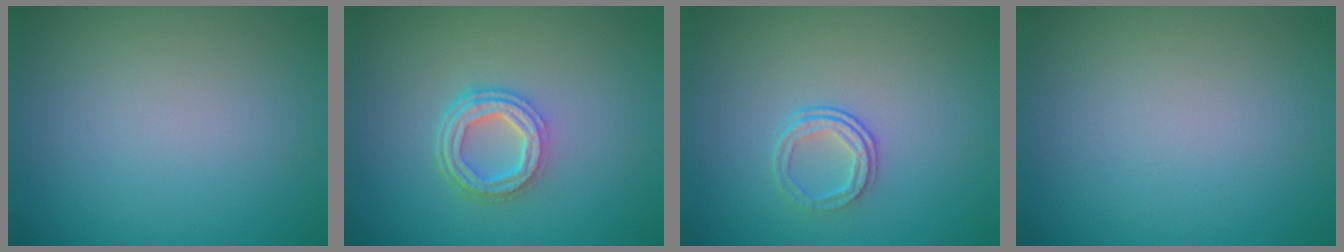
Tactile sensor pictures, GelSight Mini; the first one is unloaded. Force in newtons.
{"total": 4.1, "press": 3.0, "slide": 2.7}
{"total": 2.1, "press": 1.4, "slide": 1.5}
{"total": 0.0}